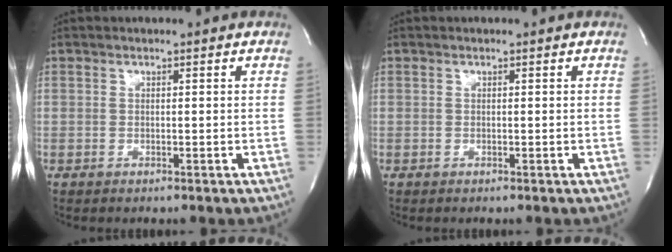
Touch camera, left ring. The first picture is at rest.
{"total": 0.0}